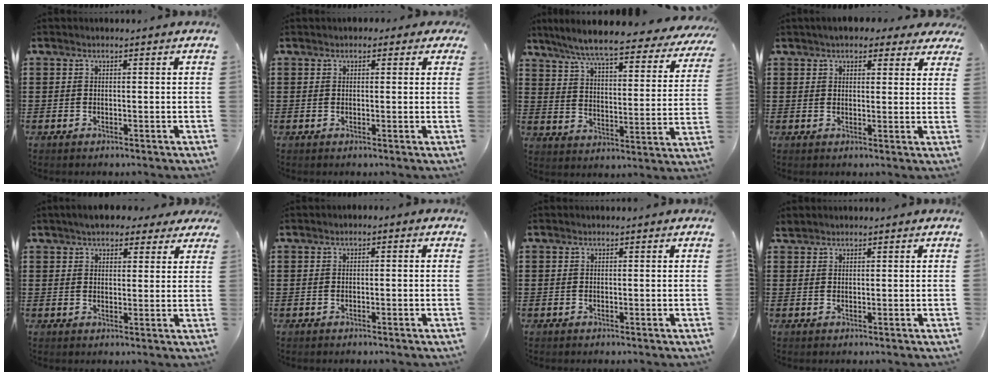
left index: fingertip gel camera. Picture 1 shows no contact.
{"total": 1.2, "force": [0.6, 0.9, 0.6], "torque": [-0.007, 0.004, 0.008]}
{"total": 7.9, "force": [6.9, 0.0, 3.8], "torque": [-0.103, -0.046, 0.115]}
{"total": 4.3, "force": [3.6, 1.3, 1.9], "torque": [-0.040, 0.000, 0.065]}
{"total": 4.6, "force": [3.8, 1.7, 1.8], "torque": [-0.041, 0.003, 0.068]}
{"total": 0.7, "force": [-0.6, 0.2, 0.2], "torque": [-0.007, -0.002, -0.013]}
{"total": 0.0}
{"total": 1.0, "force": [0.9, 0.3, 0.1], "torque": [-0.005, 0.002, 0.019]}